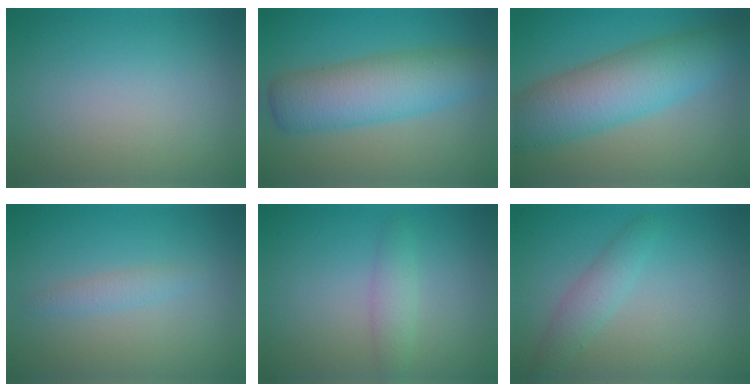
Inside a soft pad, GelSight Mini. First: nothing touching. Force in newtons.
{"total": 7.2, "press": 7.2, "slide": 0.1}
{"total": 8.4, "press": 8.4, "slide": 0.1}
{"total": 1.4, "press": 1.4, "slide": 0.0}
{"total": 1.8, "press": 1.8, "slide": 0.0}
{"total": 2.2, "press": 2.2, "slide": 0.1}